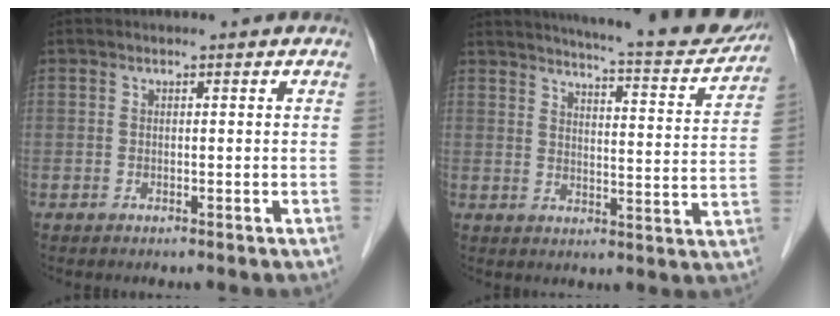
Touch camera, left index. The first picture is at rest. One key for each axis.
{"total": 17.1, "fx": 15.8, "fy": 1.6, "fz": 6.5, "tx": -0.092, "ty": -0.042, "tz": 0.192}